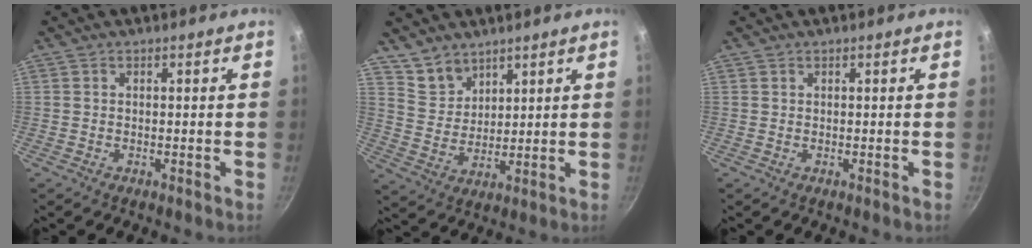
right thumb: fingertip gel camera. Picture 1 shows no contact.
{"total": 6.8, "force": [5.3, 4.0, 1.5], "torque": [-0.008, -0.026, 0.110]}
{"total": 0.0}